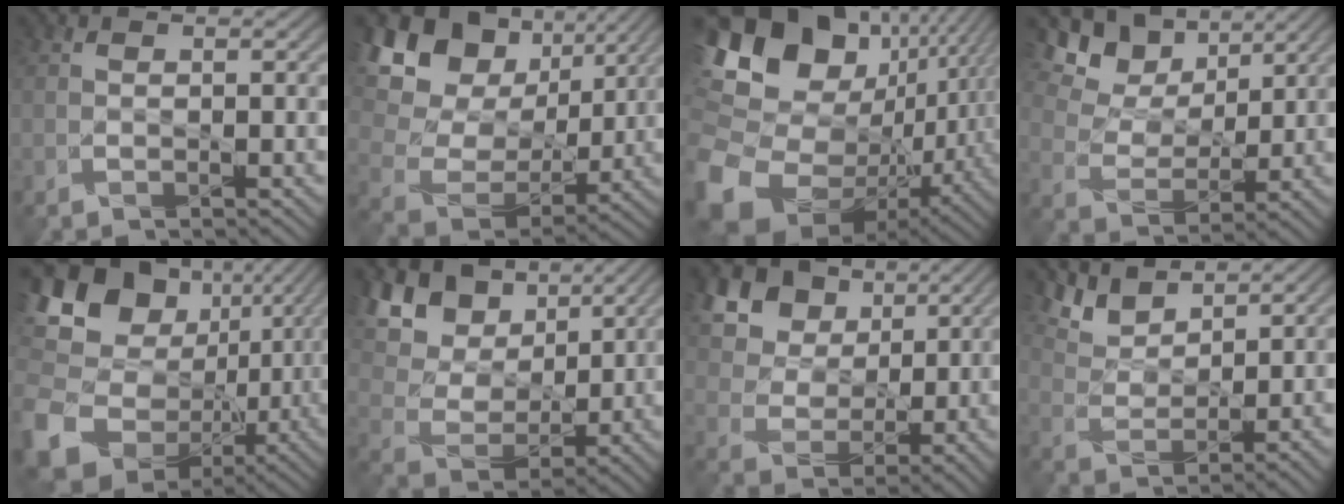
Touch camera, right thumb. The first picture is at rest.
{"total": 15.5, "force": [5.9, 11.4, 8.6], "torque": [-0.212, 0.019, 0.122]}
{"total": 18.4, "force": [0.3, 13.9, 12.1], "torque": [-0.281, -0.036, 0.043]}
{"total": 11.6, "force": [7.3, 6.8, 5.8], "torque": [-0.159, 0.004, 0.143]}
{"total": 21.0, "force": [-1.1, 17.8, 11.2], "torque": [-0.259, -0.058, -0.019]}
{"total": 13.9, "force": [6.9, 8.9, 8.1], "torque": [-0.201, 0.019, 0.119]}
{"total": 15.6, "force": [8.3, 10.7, 7.7], "torque": [-0.222, 0.026, 0.187]}
{"total": 5.3, "force": [4.3, 1.8, 2.6], "torque": [-0.071, 0.000, 0.088]}